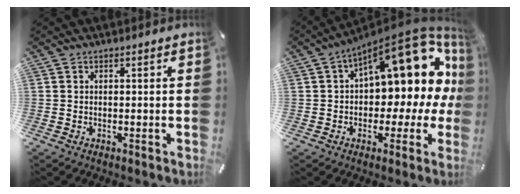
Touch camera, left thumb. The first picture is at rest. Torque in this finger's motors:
{"motor_torque": [1.26, 1.00, 1.45, 0.89, 0.48]}